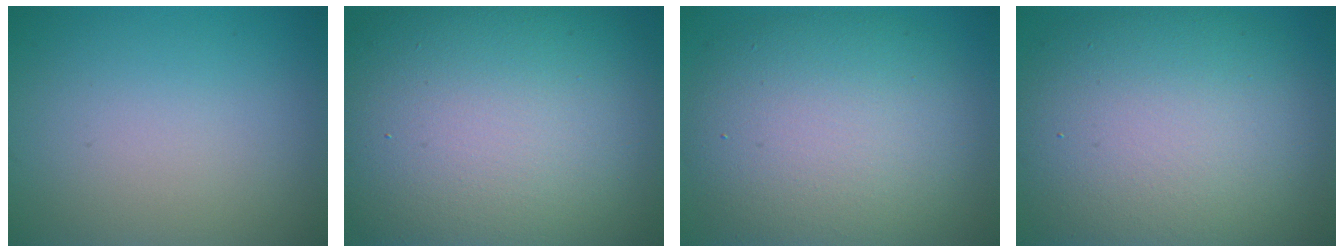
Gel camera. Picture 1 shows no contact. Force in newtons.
{"total": 18.2, "press": 18.2, "slide": 1.0}
{"total": 10.5, "press": 10.5, "slide": 0.6}
{"total": 12.9, "press": 12.9, "slide": 1.1}